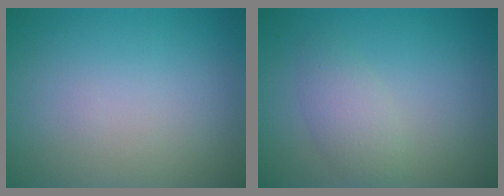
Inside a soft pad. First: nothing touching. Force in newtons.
{"total": 2.2, "press": 2.2, "slide": 0.1}